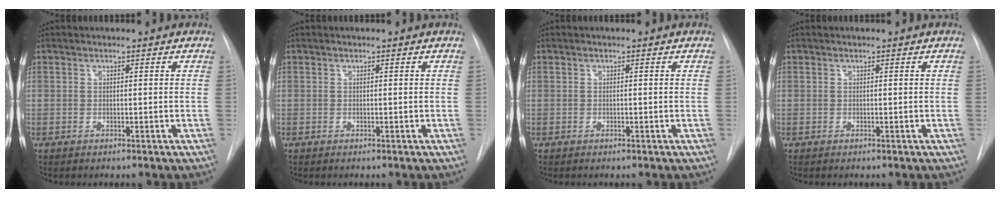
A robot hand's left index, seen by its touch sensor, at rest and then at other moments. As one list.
[{"total": 0.0}, {"total": 0.9, "force": [-0.9, 0.0, -0.1], "torque": [0.002, -0.007, -0.014]}, {"total": 0.0}]